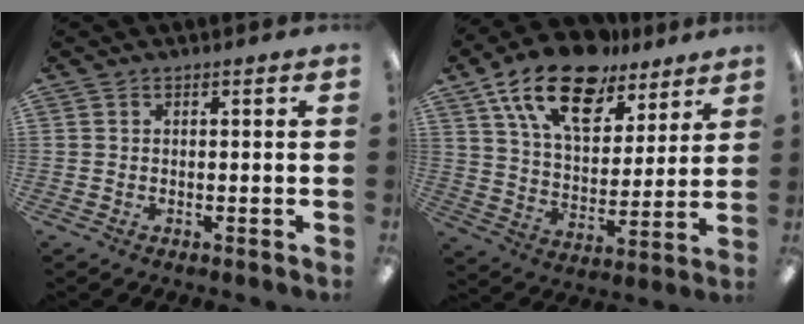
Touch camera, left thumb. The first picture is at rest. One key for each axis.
{"total": 19.1, "fx": 12.8, "fy": 9.7, "fz": 10.4, "tx": -0.184, "ty": -0.064, "tz": 0.226}